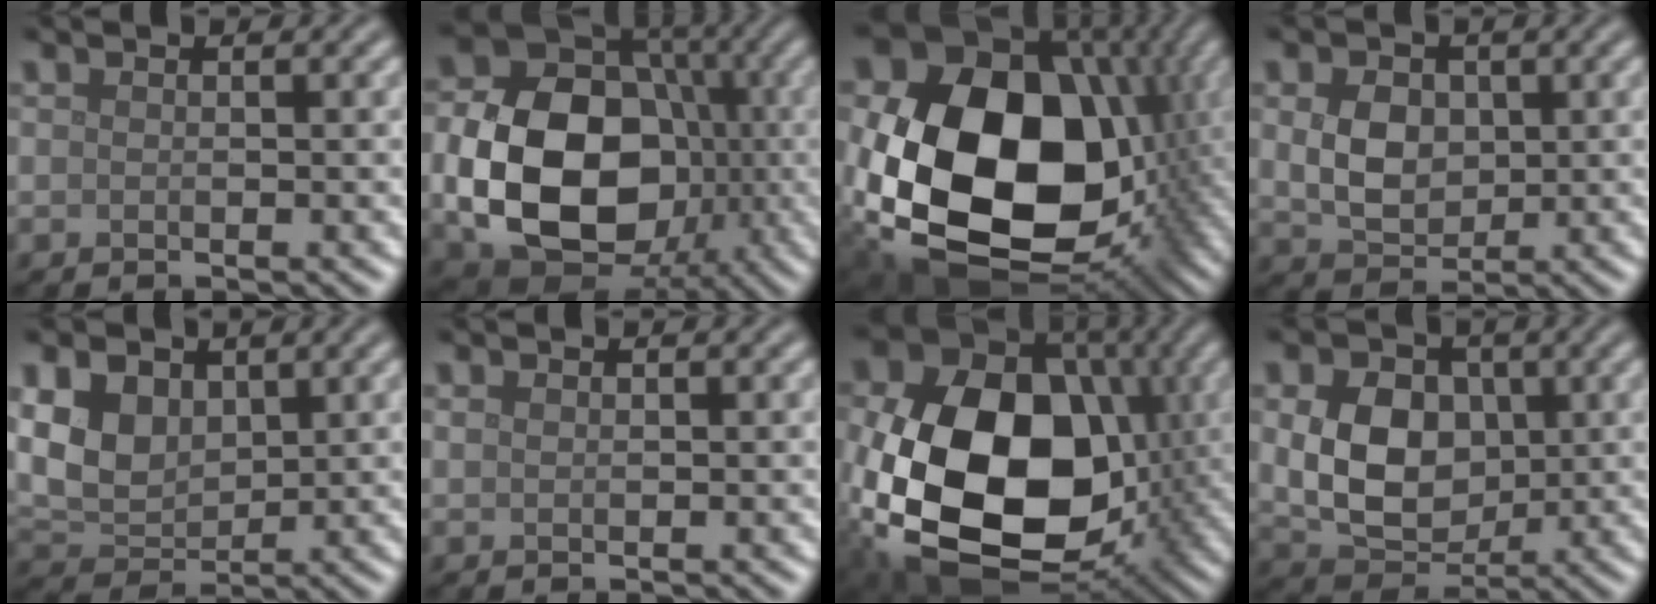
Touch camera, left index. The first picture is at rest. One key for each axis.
{"total": 13.1, "fx": -2.2, "fy": 9.8, "fz": 8.3, "tx": -0.154, "ty": -0.006, "tz": -0.040}
{"total": 22.7, "fx": 0.0, "fy": 17.0, "fz": 15.1, "tx": -0.331, "ty": -0.045, "tz": 0.029}
{"total": 4.1, "fx": 0.6, "fy": 3.1, "fz": 2.6, "tx": -0.058, "ty": -0.003, "tz": 0.011}
{"total": 5.9, "fx": 1.9, "fy": 4.3, "fz": 3.6, "tx": -0.088, "ty": 0.000, "tz": 0.034}
{"total": 0.5, "fx": 0.3, "fy": 0.3, "fz": 0.2, "tx": -0.004, "ty": 0.000, "tz": 0.008}
{"total": 20.1, "fx": -1.4, "fy": 14.8, "fz": 13.6, "tx": -0.291, "ty": -0.048, "tz": -0.007}
{"total": 7.2, "fx": 0.7, "fy": 5.5, "fz": 4.7, "tx": -0.094, "ty": -0.005, "tz": 0.014}